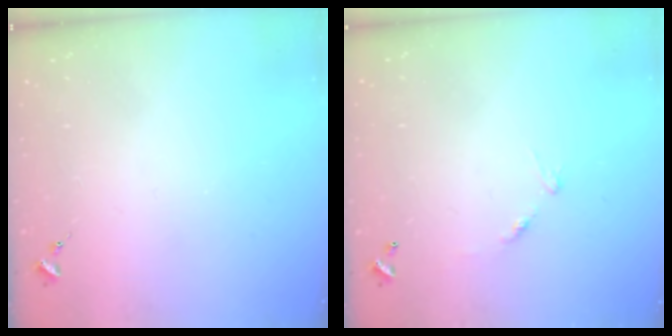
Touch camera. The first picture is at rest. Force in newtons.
{"total": 7.0, "press": 7.0, "slide": 0.5}